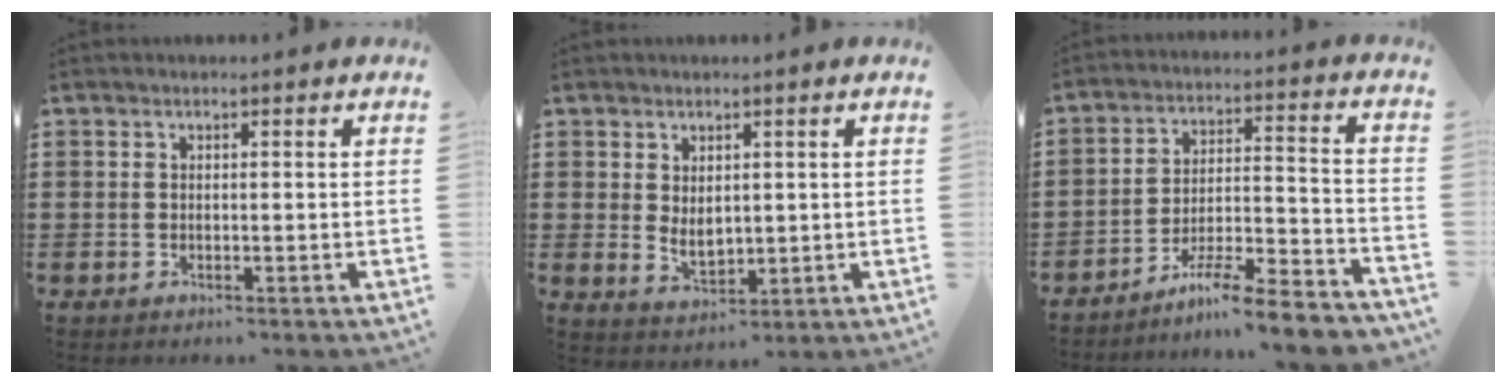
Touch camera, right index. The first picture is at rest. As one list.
[{"total": 3.3, "force": [0.9, 2.1, 2.4], "torque": [-0.041, 0.000, 0.016]}, {"total": 8.6, "force": [-7.7, -0.2, 3.8], "torque": [-0.056, 0.007, -0.149]}]